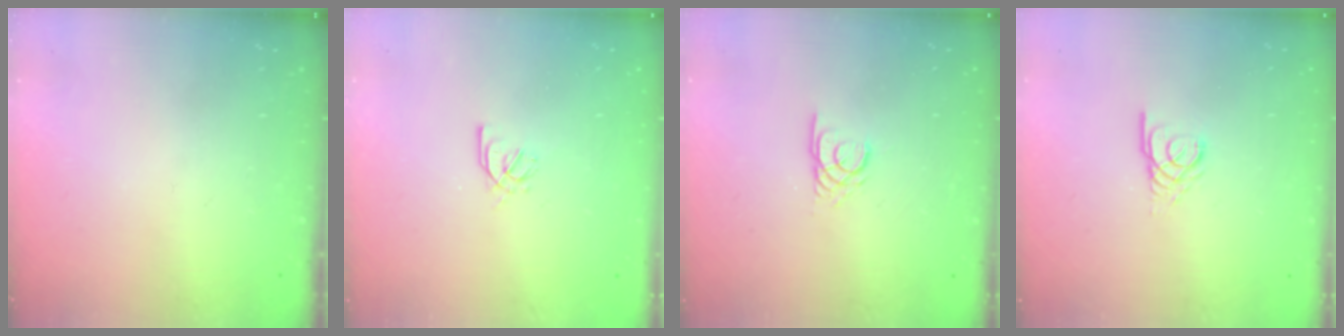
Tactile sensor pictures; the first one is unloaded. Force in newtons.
{"total": 1.7, "press": 1.6, "slide": 0.5}
{"total": 2.4, "press": 2.4, "slide": 0.2}
{"total": 2.4, "press": 2.4, "slide": 0.1}